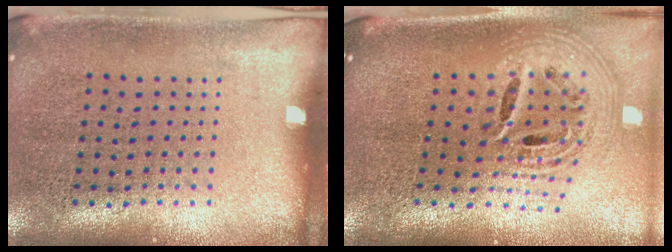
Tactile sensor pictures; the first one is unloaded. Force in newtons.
{"total": 2.8, "press": 1.9, "slide": 2.0}